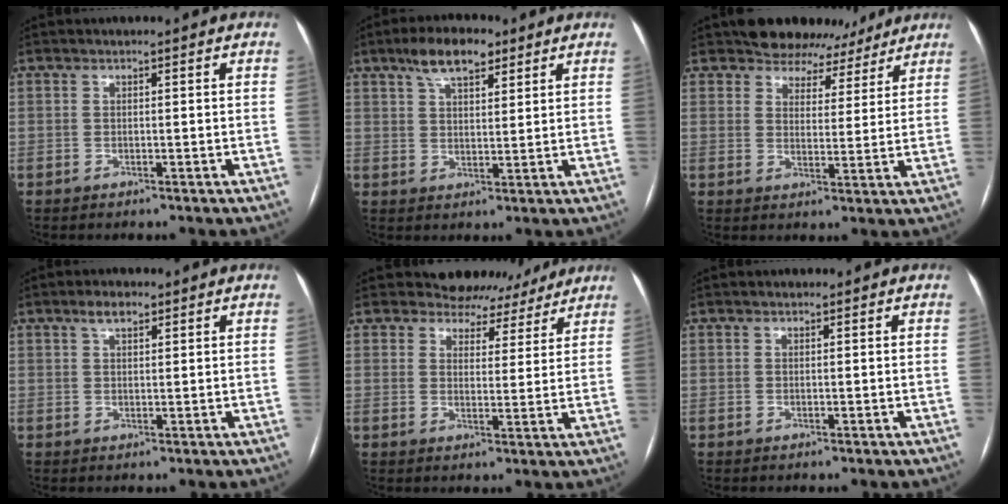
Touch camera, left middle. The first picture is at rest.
{"total": 7.8, "force": [5.1, 3.3, 4.9], "torque": [-0.092, 0.017, 0.090]}
{"total": 8.7, "force": [7.4, 4.5, -0.1], "torque": [0.023, 0.000, 0.083]}
{"total": 3.0, "force": [1.9, 1.5, 1.8], "torque": [-0.039, 0.007, 0.036]}
{"total": 9.8, "force": [8.6, 4.7, 0.0], "torque": [0.023, 0.003, 0.094]}
{"total": 0.6, "force": [0.4, 0.5, 0.1], "torque": [0.002, 0.004, 0.004]}